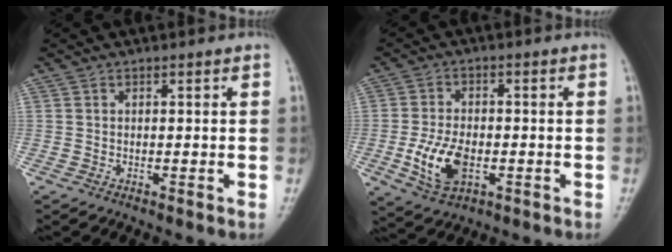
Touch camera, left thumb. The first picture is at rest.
{"total": 8.9, "force": [-2.5, 5.1, 6.9], "torque": [-0.130, 0.001, -0.038]}